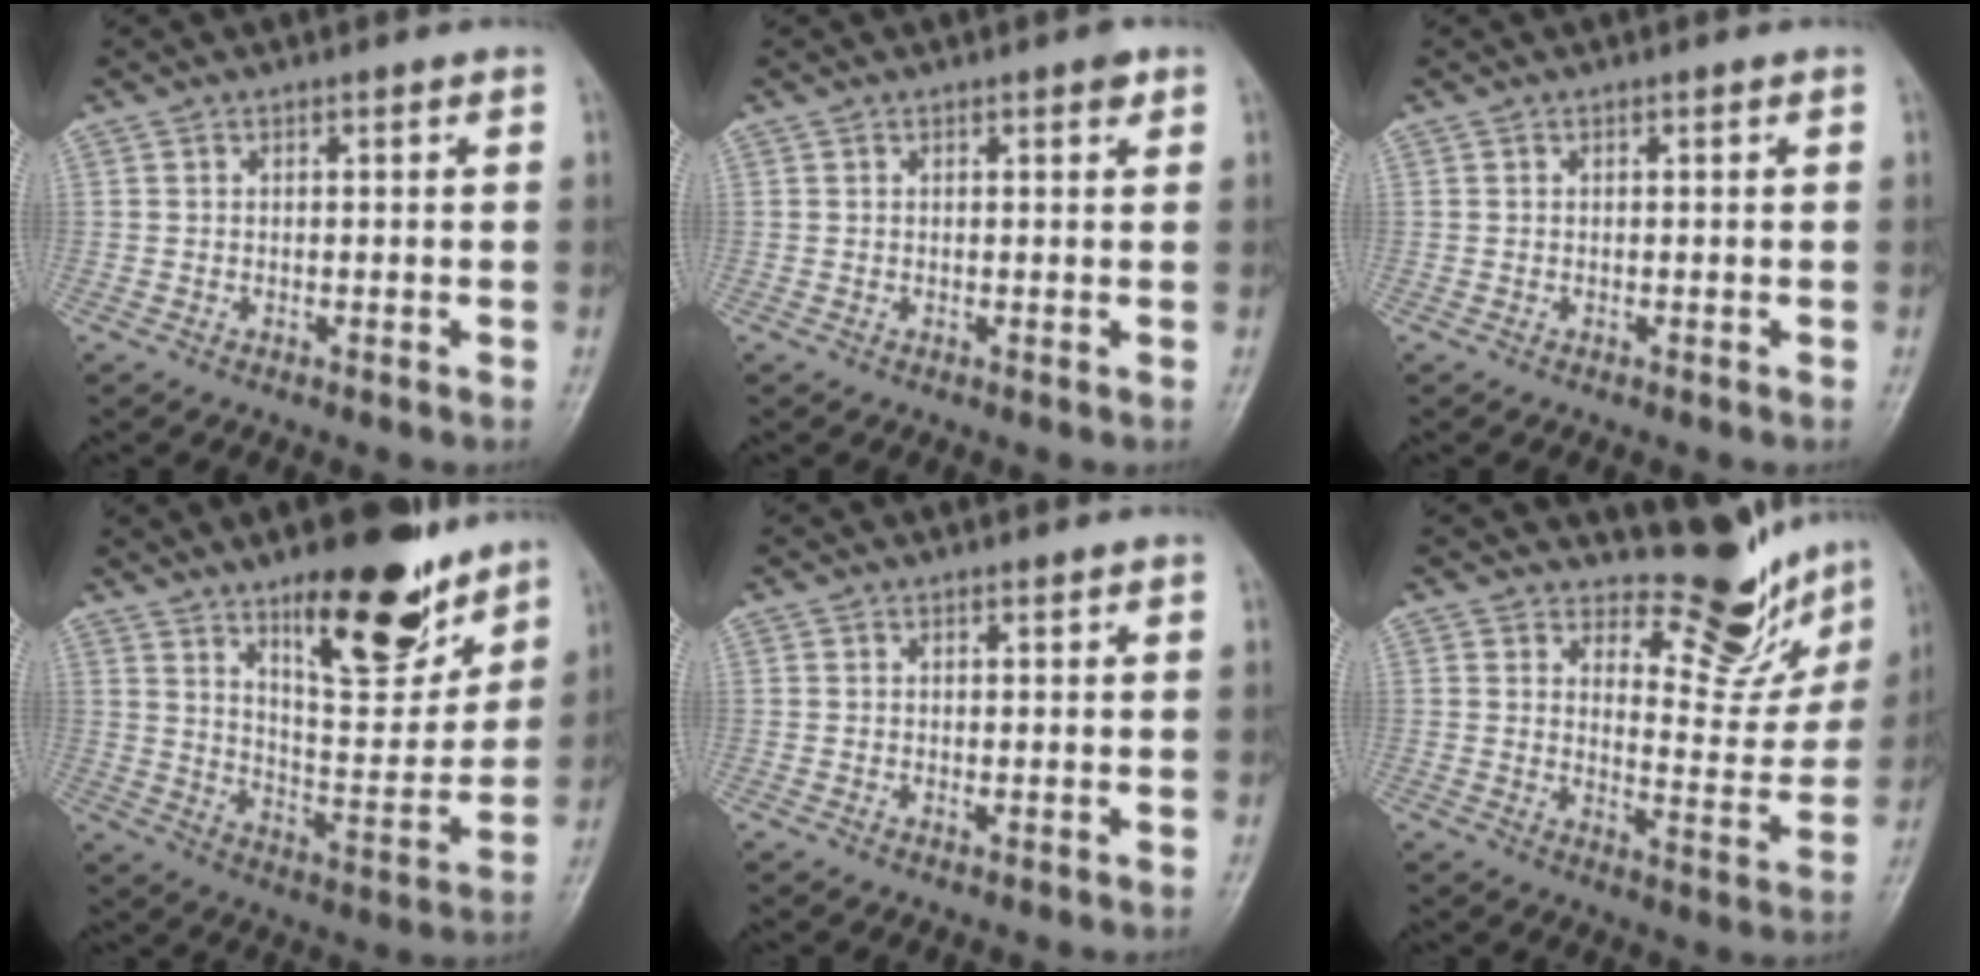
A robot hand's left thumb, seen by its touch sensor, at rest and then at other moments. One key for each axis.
{"total": 1.3, "fx": 0.8, "fy": 0.5, "fz": 1.0, "tx": -0.010, "ty": -0.001, "tz": 0.007}
{"total": 0.0}
{"total": 18.4, "fx": 12.1, "fy": 6.3, "fz": 12.3, "tx": -0.139, "ty": -0.083, "tz": 0.198}
{"total": 0.5, "fx": 0.3, "fy": 0.2, "fz": 0.3, "tx": -0.005, "ty": -0.003, "tz": 0.005}
{"total": 10.7, "fx": 9.8, "fy": 3.7, "fz": 2.5, "tx": 0.001, "ty": -0.092, "tz": 0.131}